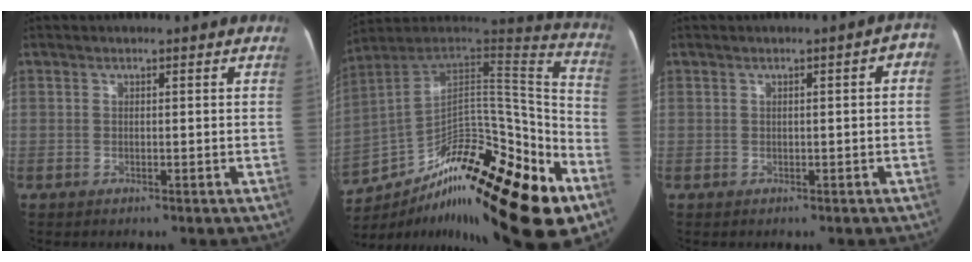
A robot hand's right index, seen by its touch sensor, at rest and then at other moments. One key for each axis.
{"total": 29.2, "fx": -16.3, "fy": 8.0, "fz": 22.9, "tx": -0.278, "ty": 0.040, "tz": -0.250}
{"total": 2.5, "fx": 0.1, "fy": 0.7, "fz": 2.3, "tx": -0.021, "ty": 0.015, "tz": -0.001}